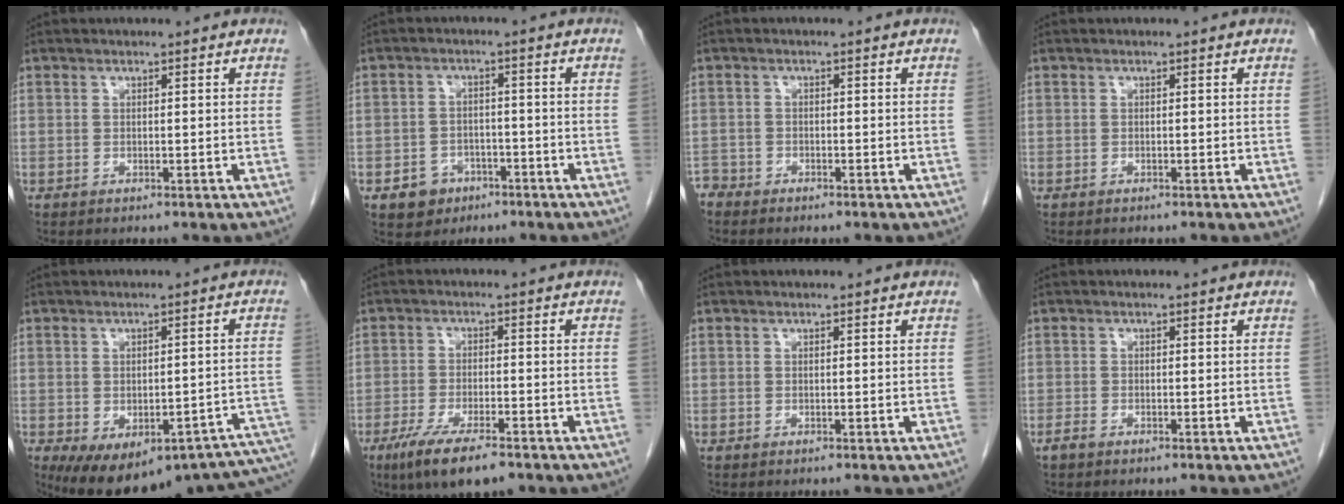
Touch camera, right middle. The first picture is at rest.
{"total": 4.6, "force": [-2.5, 3.7, 1.1], "torque": [-0.015, 0.010, -0.033]}
{"total": 2.2, "force": [-2.1, 0.7, -0.2], "torque": [0.001, -0.002, -0.042]}
{"total": 0.8, "force": [-0.7, 0.2, 0.2], "torque": [-0.010, -0.001, -0.011]}
{"total": 21.7, "force": [-13.5, 8.2, 14.8], "torque": [-0.167, 0.006, -0.146]}
{"total": 9.1, "force": [-6.2, 1.8, 6.4], "torque": [-0.118, -0.020, -0.100]}
{"total": 0.0}
{"total": 1.0, "force": [-0.8, 0.3, 0.6], "torque": [-0.018, -0.002, -0.015]}